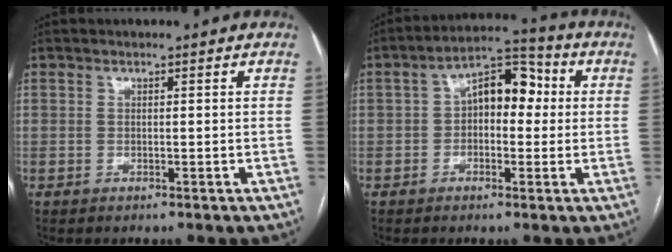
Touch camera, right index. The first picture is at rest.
{"total": 8.3, "force": [0.8, 4.6, 6.9], "torque": [-0.103, 0.042, 0.006]}